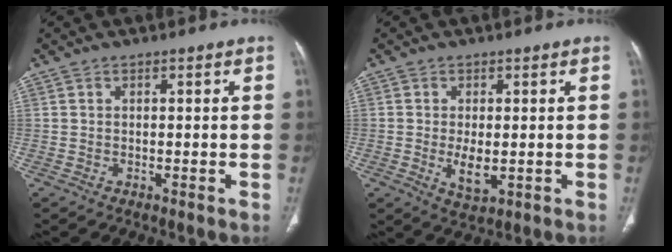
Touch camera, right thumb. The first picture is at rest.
{"total": 4.5, "force": [-0.6, 2.2, 3.9], "torque": [-0.067, -0.011, -0.004]}